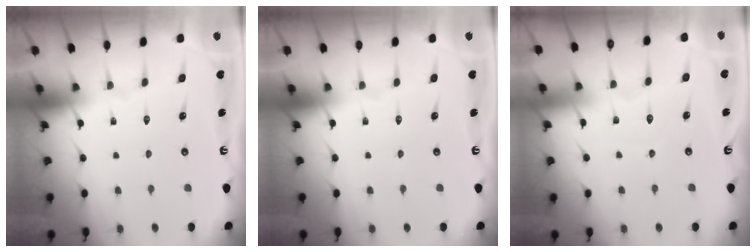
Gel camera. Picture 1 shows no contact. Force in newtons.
{"total": 0.0}
{"total": 3.9, "press": 3.8, "slide": 0.4}